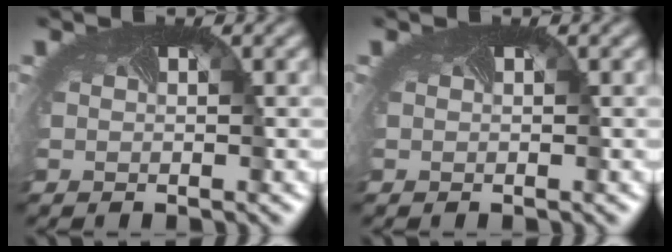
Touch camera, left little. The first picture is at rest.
{"total": 0.0}